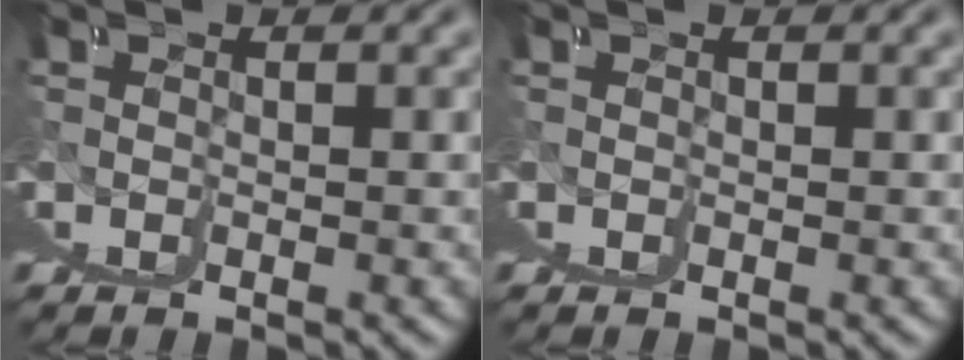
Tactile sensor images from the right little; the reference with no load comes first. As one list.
[{"total": 0.0}]